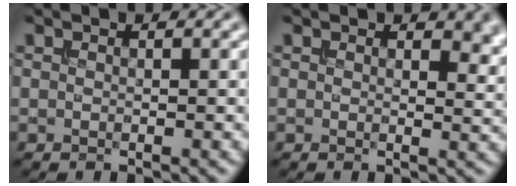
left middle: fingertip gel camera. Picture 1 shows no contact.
{"total": 2.8, "force": [1.4, 1.7, 1.8], "torque": [-0.023, -0.007, 0.020]}